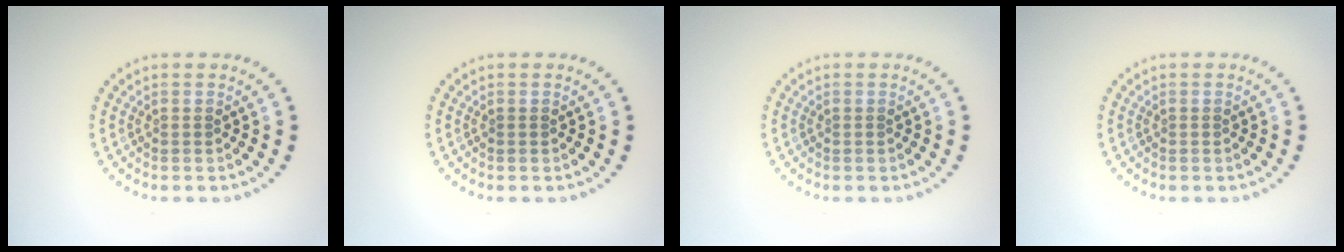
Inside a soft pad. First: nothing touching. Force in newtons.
{"total": 0.0}
{"total": 0.0}
{"total": 0.0}